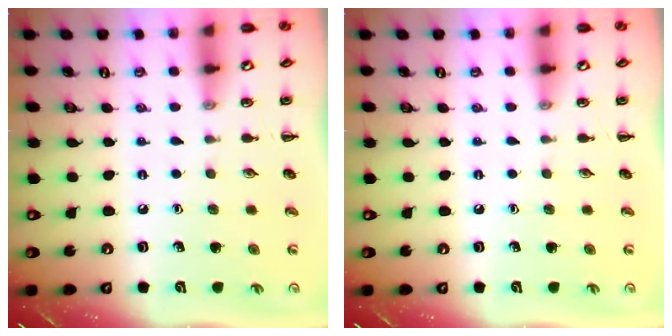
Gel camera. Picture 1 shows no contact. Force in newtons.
{"total": 0.0}